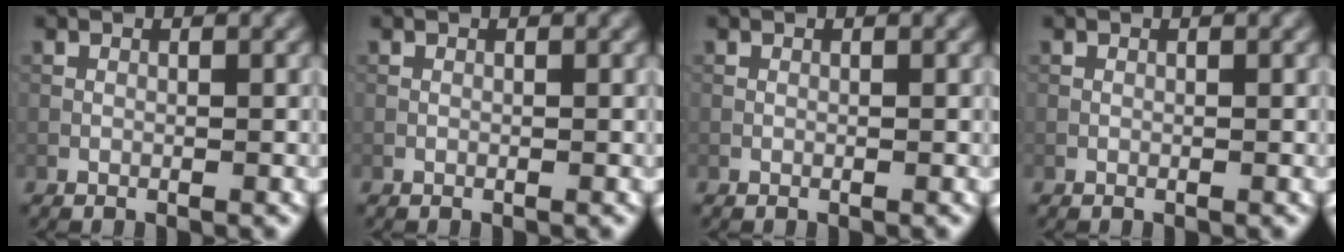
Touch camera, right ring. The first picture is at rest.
{"total": 0.0}
{"total": 0.0}
{"total": 0.0}